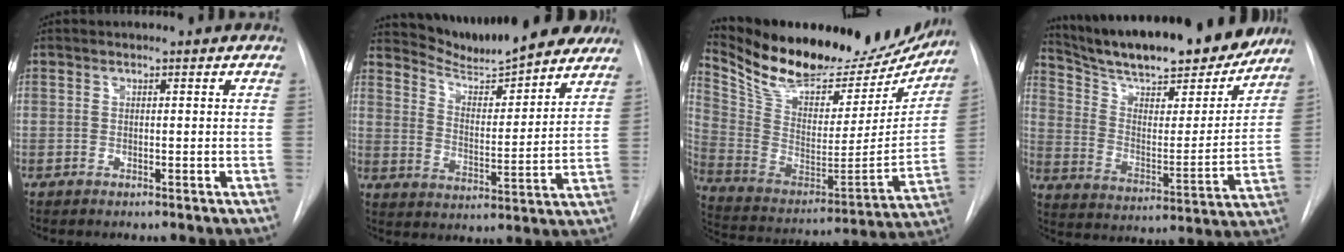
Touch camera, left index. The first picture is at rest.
{"total": 16.3, "force": [15.1, 2.5, 5.7], "torque": [-0.083, -0.021, 0.215]}
{"total": 29.0, "force": [24.8, 9.5, 11.4], "torque": [-0.207, -0.031, 0.365]}
{"total": 24.1, "force": [21.1, 4.3, 10.8], "torque": [-0.180, -0.023, 0.311]}